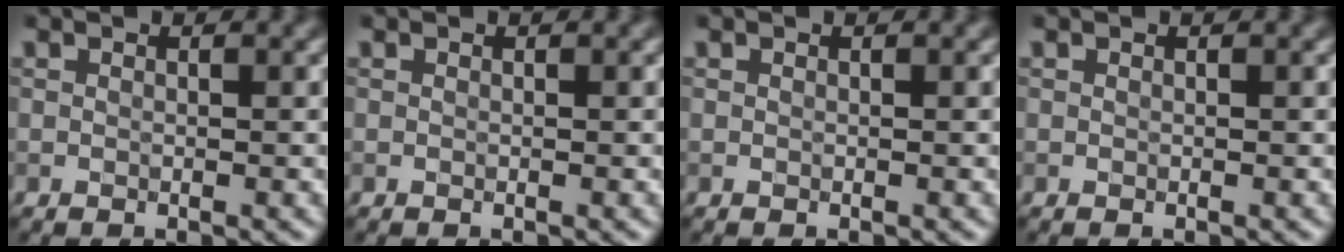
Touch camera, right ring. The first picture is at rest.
{"total": 0.0}
{"total": 0.0}
{"total": 0.0}